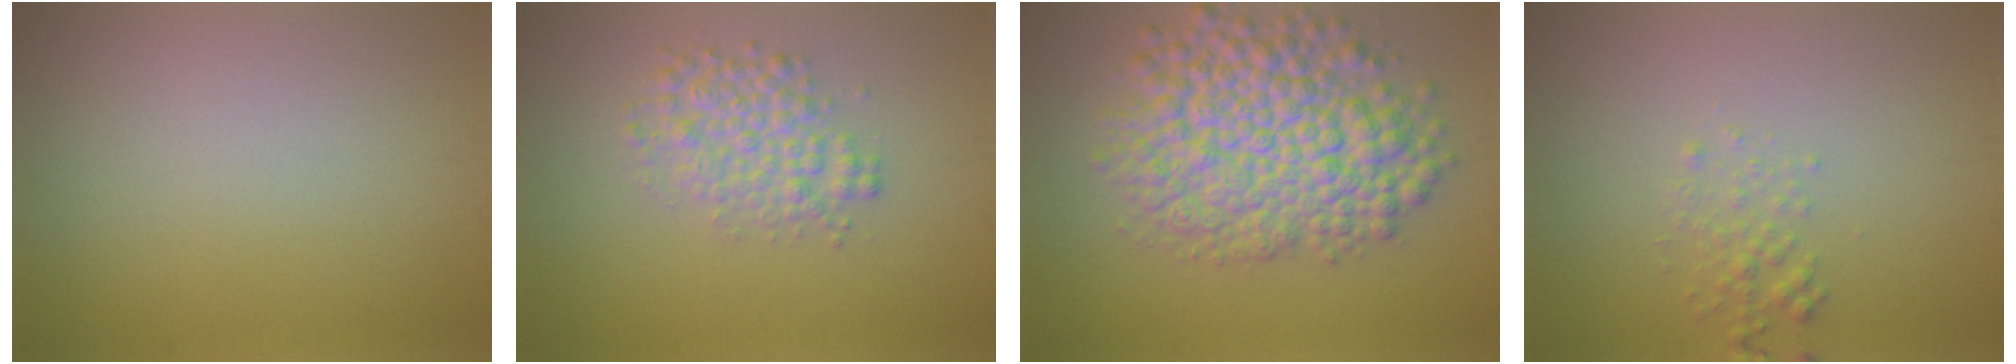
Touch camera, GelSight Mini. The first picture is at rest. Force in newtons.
{"total": 3.3, "press": 3.3, "slide": 0.1}
{"total": 9.3, "press": 9.3, "slide": 0.3}
{"total": 1.4, "press": 1.4, "slide": 0.1}